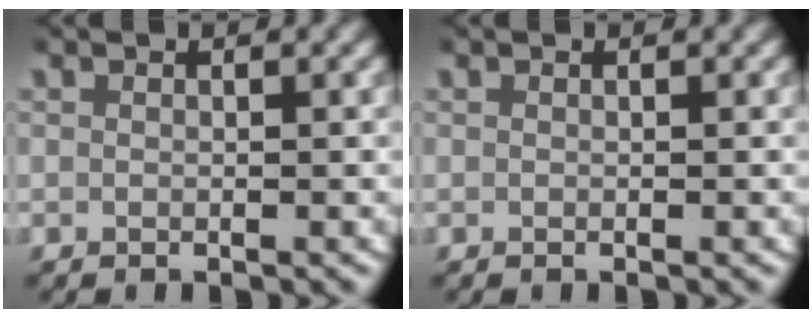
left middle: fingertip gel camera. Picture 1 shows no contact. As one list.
[{"total": 0.0}]